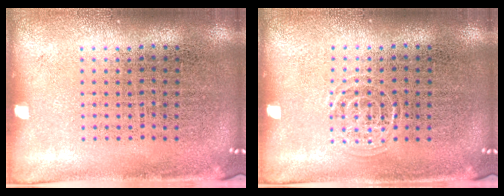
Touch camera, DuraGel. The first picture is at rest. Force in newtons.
{"total": 0.5, "press": 0.5, "slide": 0.1}